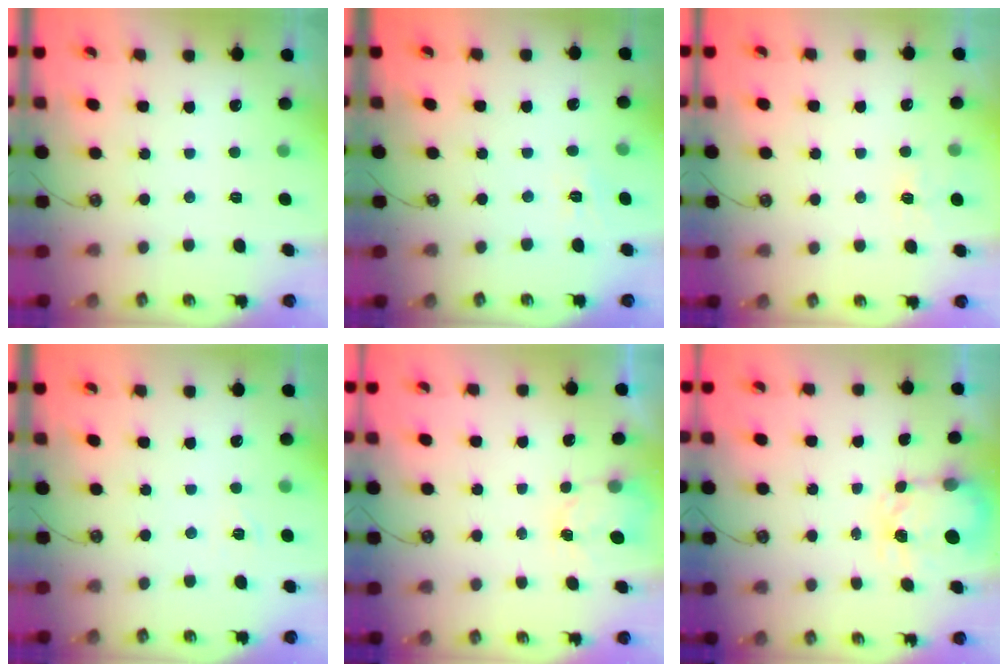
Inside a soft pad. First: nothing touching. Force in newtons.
{"total": 2.8, "press": 2.8, "slide": 0.5}
{"total": 3.6, "press": 3.6, "slide": 0.3}
{"total": 3.4, "press": 3.4, "slide": 0.4}
{"total": 2.6, "press": 2.6, "slide": 0.3}
{"total": 3.8, "press": 3.8, "slide": 0.6}